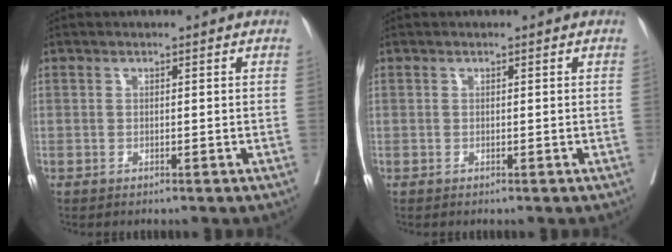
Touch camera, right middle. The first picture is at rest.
{"total": 0.0}